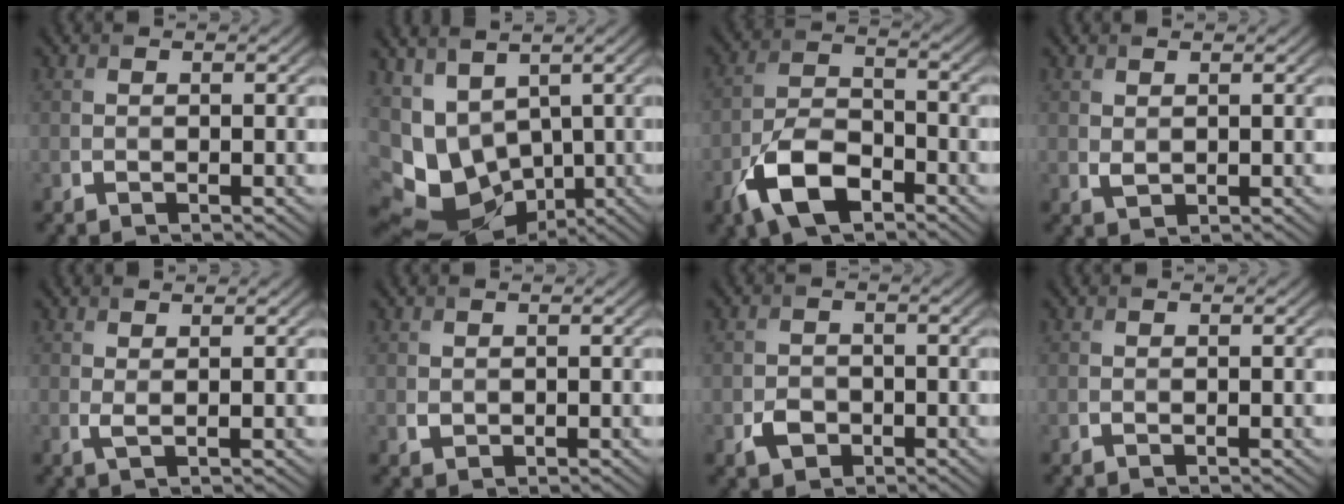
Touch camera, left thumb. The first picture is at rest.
{"total": 11.2, "force": [-0.1, 8.3, 7.5], "torque": [-0.169, -0.018, 0.029]}
{"total": 8.8, "force": [-5.1, 4.4, 5.8], "torque": [-0.118, -0.003, -0.111]}
{"total": 1.1, "force": [0.6, 0.7, 0.6], "torque": [-0.018, -0.004, 0.017]}
{"total": 1.2, "force": [0.7, 0.2, 1.0], "torque": [-0.026, 0.000, 0.013]}
{"total": 0.7, "force": [0.4, 0.6, 0.2], "torque": [-0.008, -0.003, 0.012]}
{"total": 2.5, "force": [-1.2, 1.9, 1.1], "torque": [-0.019, -0.005, -0.024]}
{"total": 0.0}